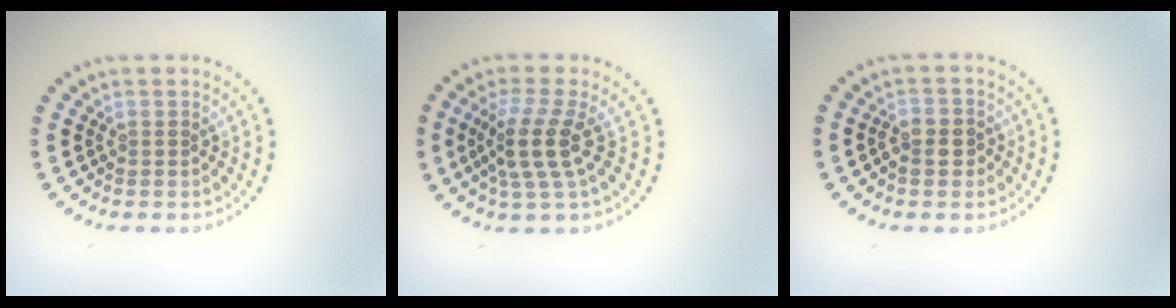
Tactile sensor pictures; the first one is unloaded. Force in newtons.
{"total": 3.7, "press": 2.7, "slide": 2.5}
{"total": 1.9, "press": 1.9, "slide": 0.5}